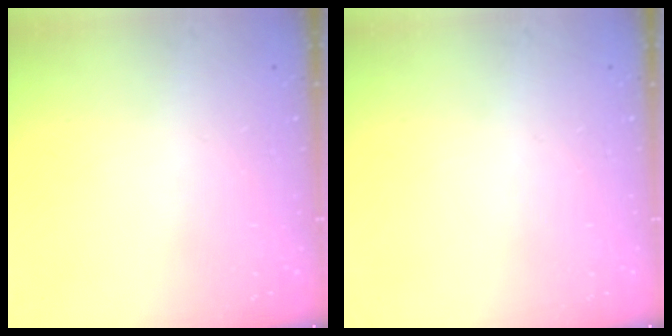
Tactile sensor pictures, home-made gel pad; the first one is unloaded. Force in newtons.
{"total": 0.0}